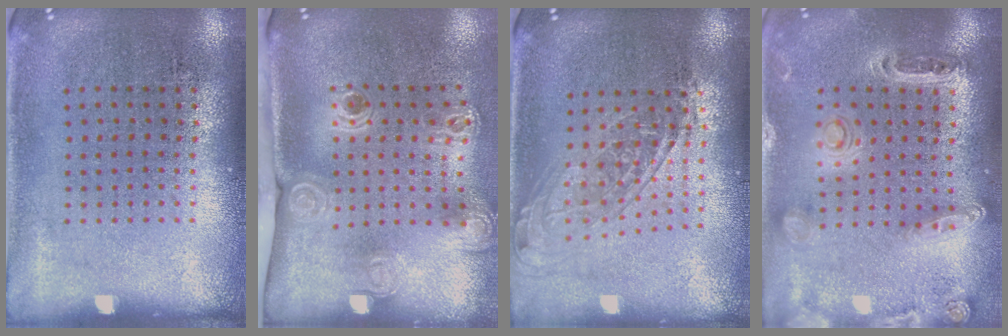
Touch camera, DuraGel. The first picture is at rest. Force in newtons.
{"total": 2.3, "press": 1.6, "slide": 1.6}
{"total": 1.5, "press": 1.3, "slide": 0.9}
{"total": 1.4, "press": 1.3, "slide": 0.3}